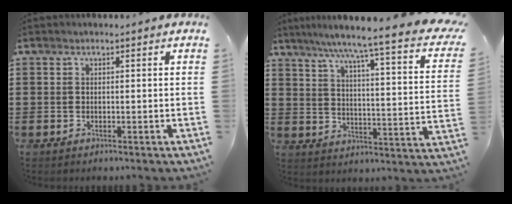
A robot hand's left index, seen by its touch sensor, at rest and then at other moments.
{"total": 6.2, "force": [4.8, -0.9, 3.8], "torque": [-0.087, -0.050, 0.068]}